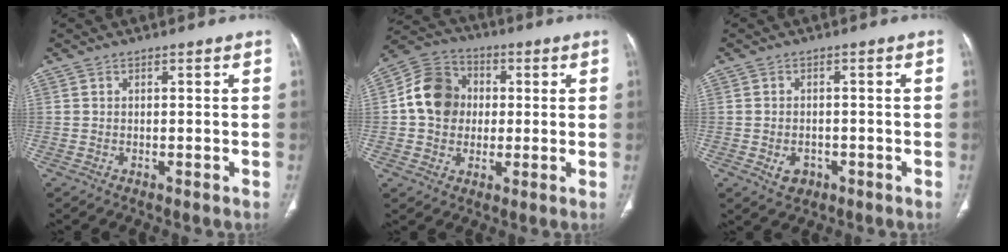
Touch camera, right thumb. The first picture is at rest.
{"total": 11.6, "force": [0.7, 10.0, 5.9], "torque": [-0.084, 0.020, 0.003]}
{"total": 3.3, "force": [-1.3, 2.5, 1.8], "torque": [-0.021, 0.007, -0.012]}